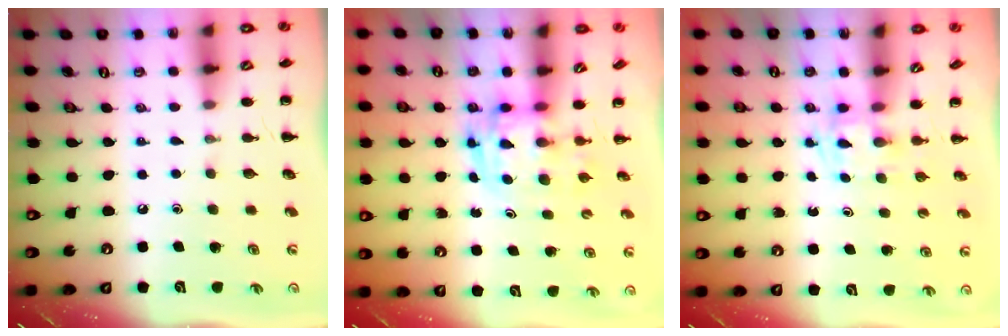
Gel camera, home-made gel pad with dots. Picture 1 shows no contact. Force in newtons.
{"total": 3.0, "press": 3.0, "slide": 0.5}
{"total": 2.5, "press": 2.1, "slide": 1.2}